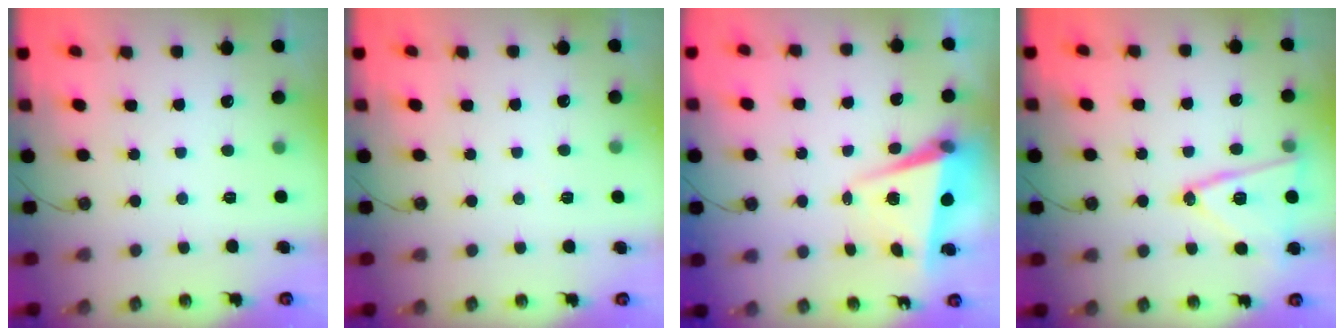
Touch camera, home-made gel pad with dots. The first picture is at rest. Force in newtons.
{"total": 4.1, "press": 2.2, "slide": 3.4}
{"total": 5.2, "press": 5.0, "slide": 1.1}
{"total": 15.1, "press": 15.1, "slide": 0.6}